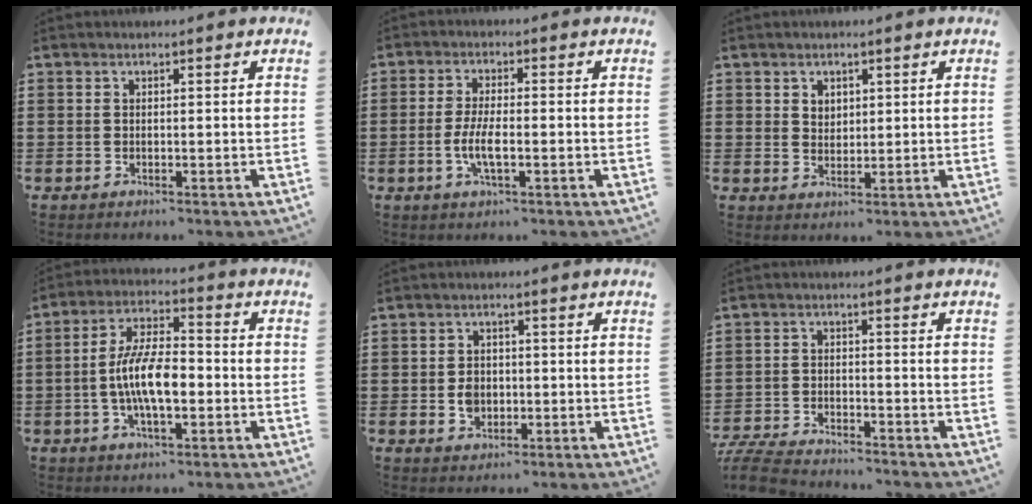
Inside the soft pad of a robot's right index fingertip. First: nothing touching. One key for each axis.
{"total": 4.7, "fx": -1.3, "fy": 1.2, "fz": 4.3, "tx": -0.094, "ty": -0.004, "tz": -0.031}
{"total": 2.2, "fx": 1.3, "fy": 1.7, "fz": 0.5, "tx": -0.014, "ty": 0.008, "tz": 0.025}
{"total": 9.3, "fx": -1.9, "fy": 3.7, "fz": 8.4, "tx": -0.179, "ty": 0.002, "tz": -0.041}
{"total": 3.0, "fx": -0.5, "fy": 2.5, "fz": 1.7, "tx": -0.037, "ty": 0.004, "tz": -0.011}
{"total": 5.3, "fx": -5.2, "fy": 0.5, "fz": 1.1, "tx": -0.043, "ty": -0.004, "tz": -0.110}